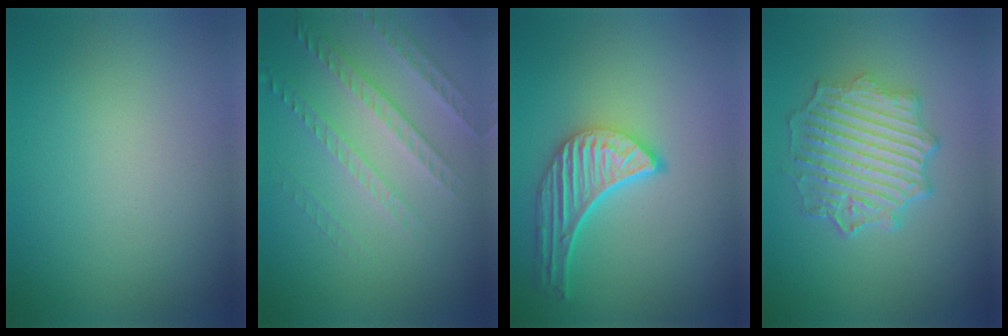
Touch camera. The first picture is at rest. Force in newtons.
{"total": 4.0, "press": 3.1, "slide": 2.5}
{"total": 5.1, "press": 4.0, "slide": 3.1}
{"total": 5.2, "press": 4.6, "slide": 2.2}